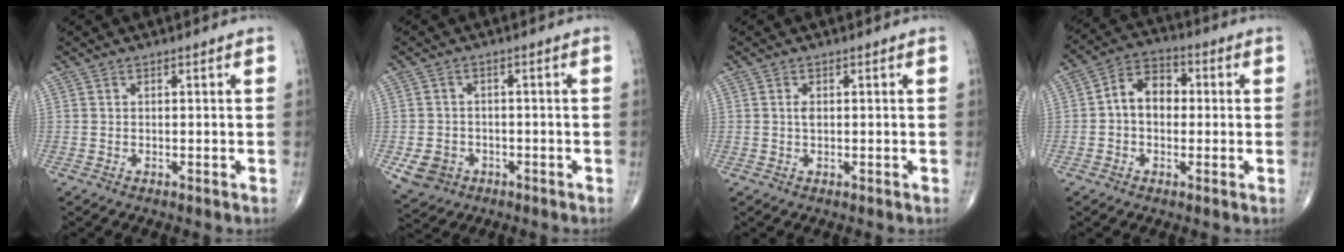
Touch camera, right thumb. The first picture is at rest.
{"total": 5.7, "force": [-2.2, 4.8, 2.0], "torque": [-0.031, 0.009, -0.028]}
{"total": 1.2, "force": [0.1, 0.7, 1.0], "torque": [-0.019, 0.000, 0.002]}
{"total": 8.1, "force": [0.2, 5.9, 5.5], "torque": [-0.068, 0.024, -0.011]}